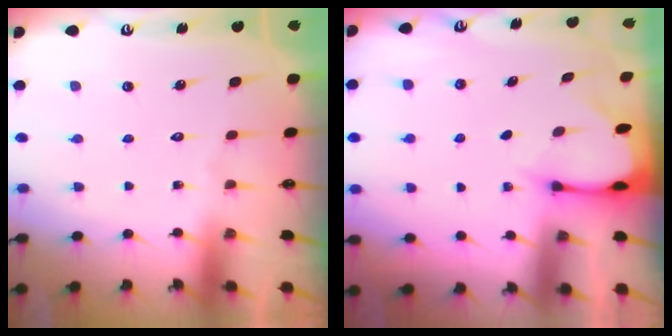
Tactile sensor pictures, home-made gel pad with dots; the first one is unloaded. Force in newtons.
{"total": 2.1, "press": 2.1, "slide": 0.1}